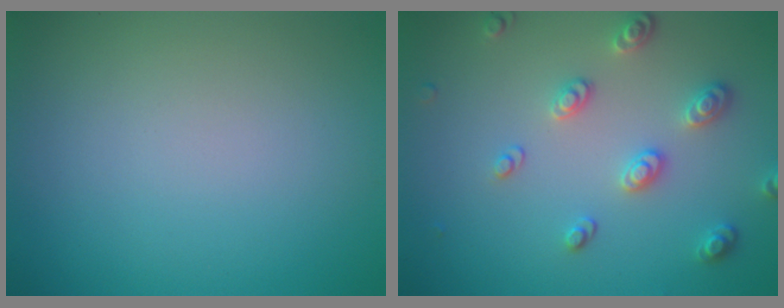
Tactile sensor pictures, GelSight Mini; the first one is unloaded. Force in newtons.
{"total": 2.9, "press": 2.7, "slide": 1.0}